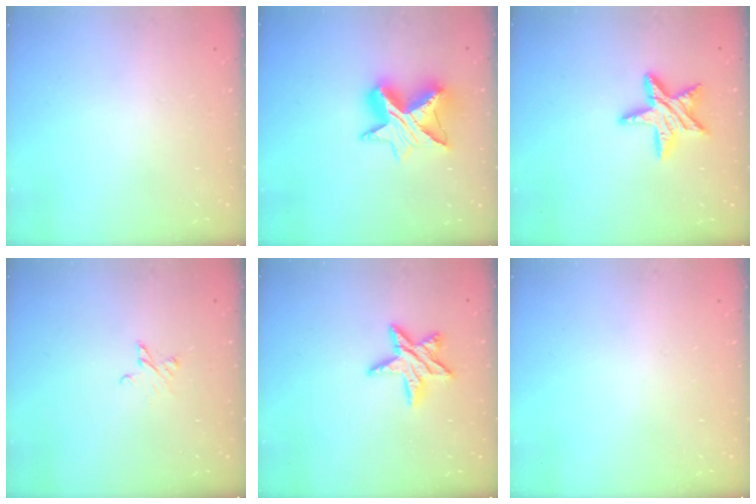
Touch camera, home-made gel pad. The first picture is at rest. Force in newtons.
{"total": 11.4, "press": 11.3, "slide": 1.0}
{"total": 11.7, "press": 11.6, "slide": 0.6}
{"total": 3.3, "press": 3.3, "slide": 0.3}
{"total": 10.2, "press": 10.2, "slide": 0.9}
{"total": 0.0}